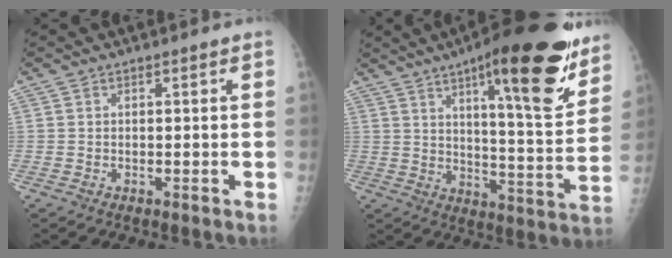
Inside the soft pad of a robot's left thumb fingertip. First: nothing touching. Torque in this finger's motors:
{"motor_torque": [0.53, 0.61, 1.46, -1.31, 0.13]}